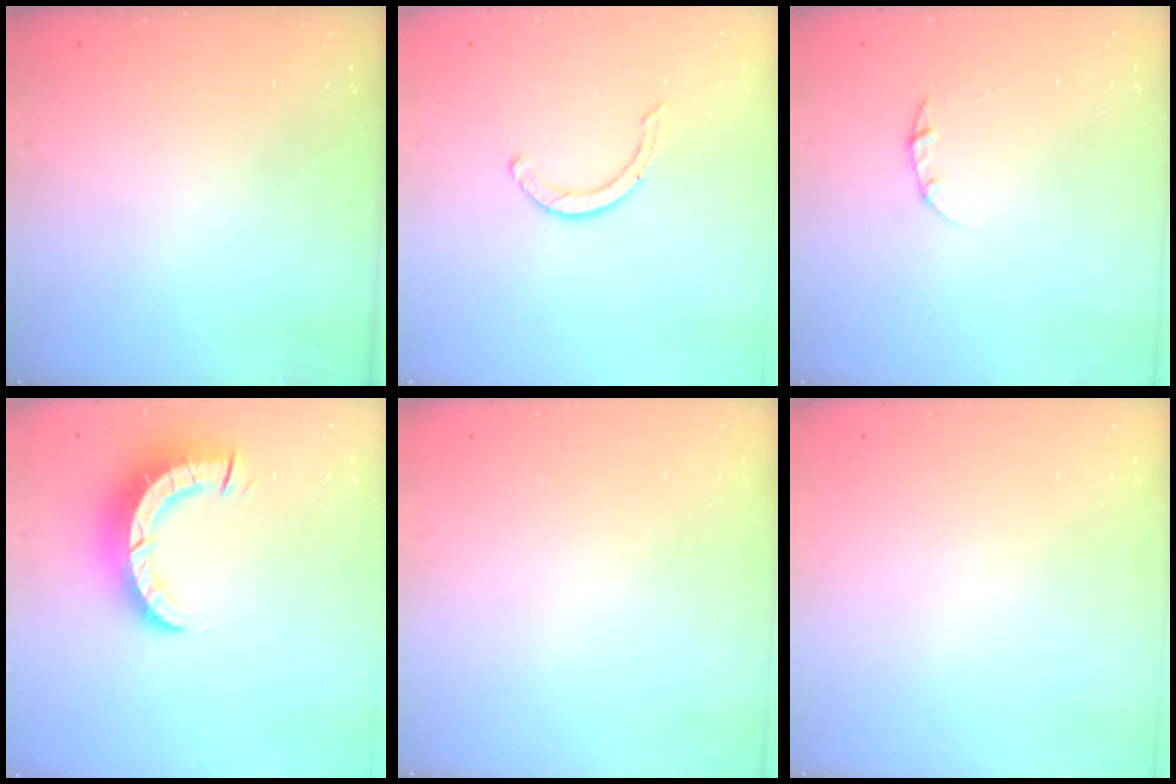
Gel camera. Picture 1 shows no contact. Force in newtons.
{"total": 2.9, "press": 2.9, "slide": 0.4}
{"total": 3.2, "press": 3.1, "slide": 0.4}
{"total": 8.6, "press": 8.5, "slide": 0.9}
{"total": 0.0}
{"total": 0.0}